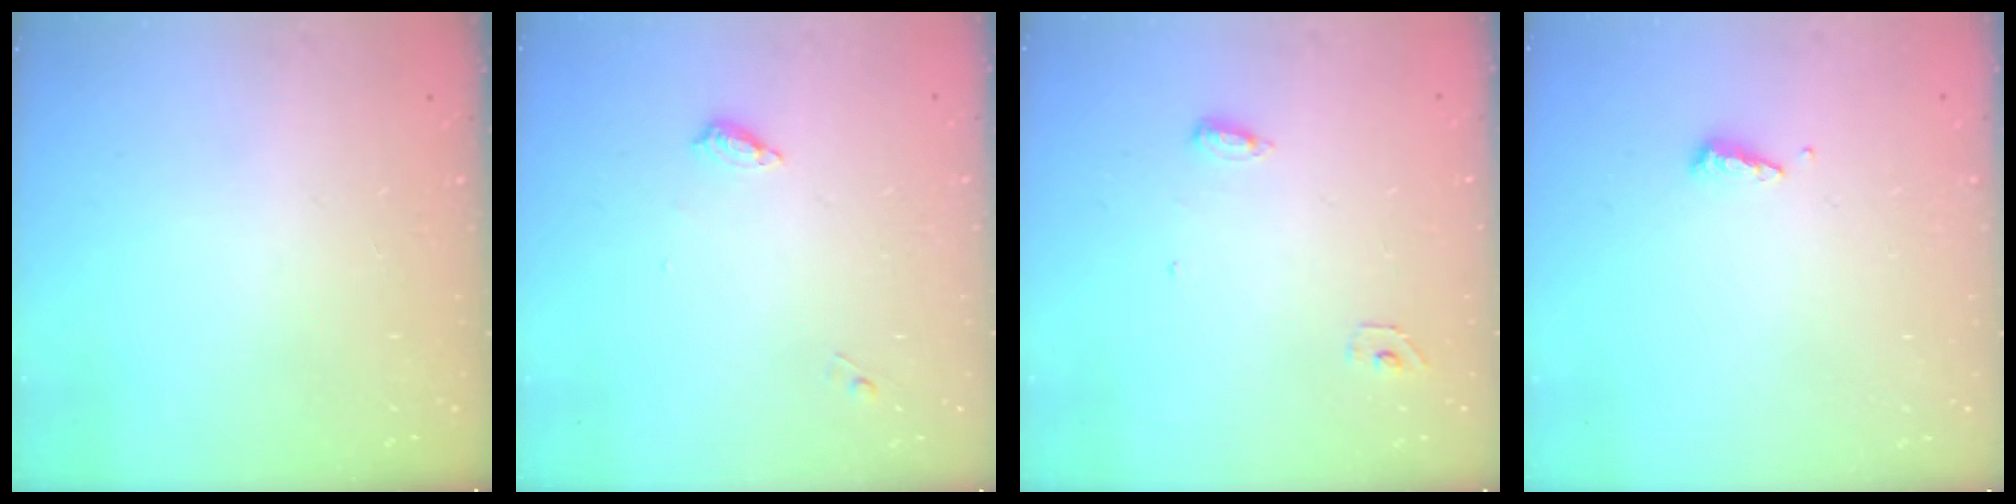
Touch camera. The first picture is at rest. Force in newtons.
{"total": 5.6, "press": 5.6, "slide": 0.6}
{"total": 5.1, "press": 4.9, "slide": 1.4}
{"total": 4.7, "press": 4.7, "slide": 0.5}